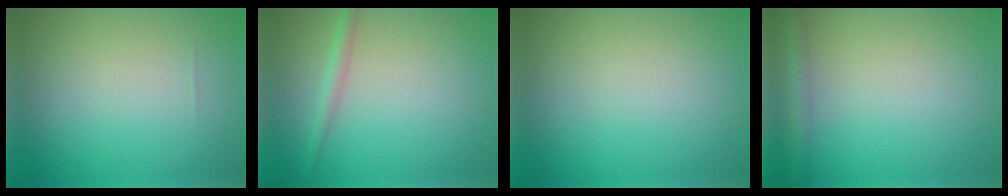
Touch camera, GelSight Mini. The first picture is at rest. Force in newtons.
{"total": 1.6, "press": 1.5, "slide": 0.2}
{"total": 0.0}
{"total": 2.1, "press": 2.1, "slide": 0.1}